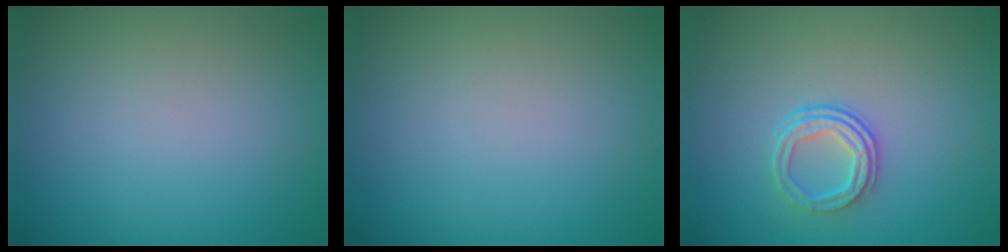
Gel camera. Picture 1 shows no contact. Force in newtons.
{"total": 0.0}
{"total": 2.4, "press": 1.7, "slide": 1.7}